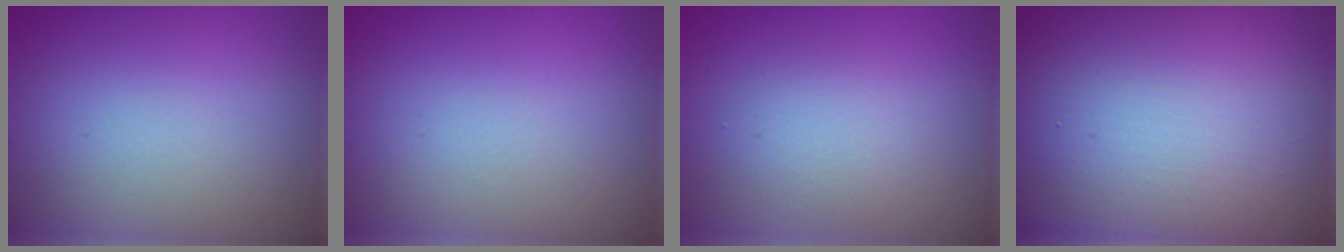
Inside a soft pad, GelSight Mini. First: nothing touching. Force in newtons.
{"total": 0.0}
{"total": 2.1, "press": 2.1, "slide": 0.1}
{"total": 25.7, "press": 25.6, "slide": 1.1}